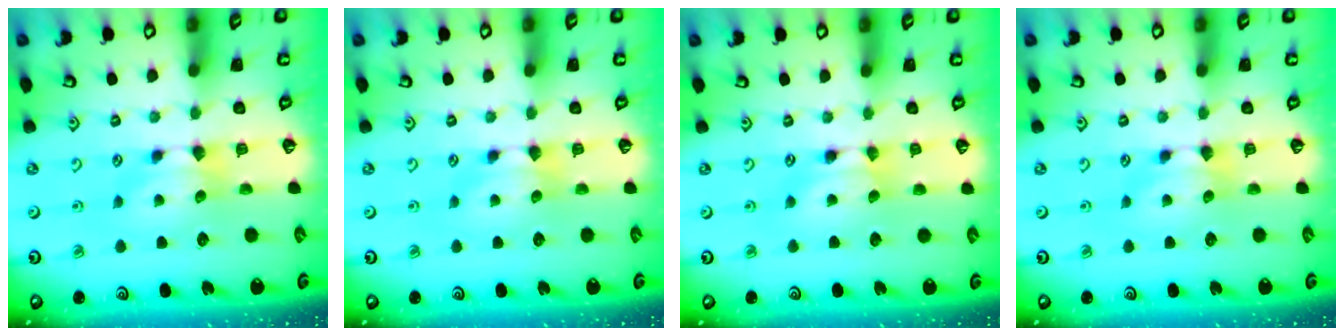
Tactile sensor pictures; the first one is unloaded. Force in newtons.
{"total": 0.0}
{"total": 1.6, "press": 1.6, "slide": 0.1}
{"total": 0.0}